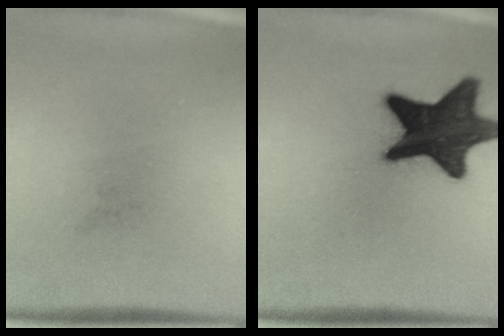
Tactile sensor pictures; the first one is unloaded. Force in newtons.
{"total": 17.4}